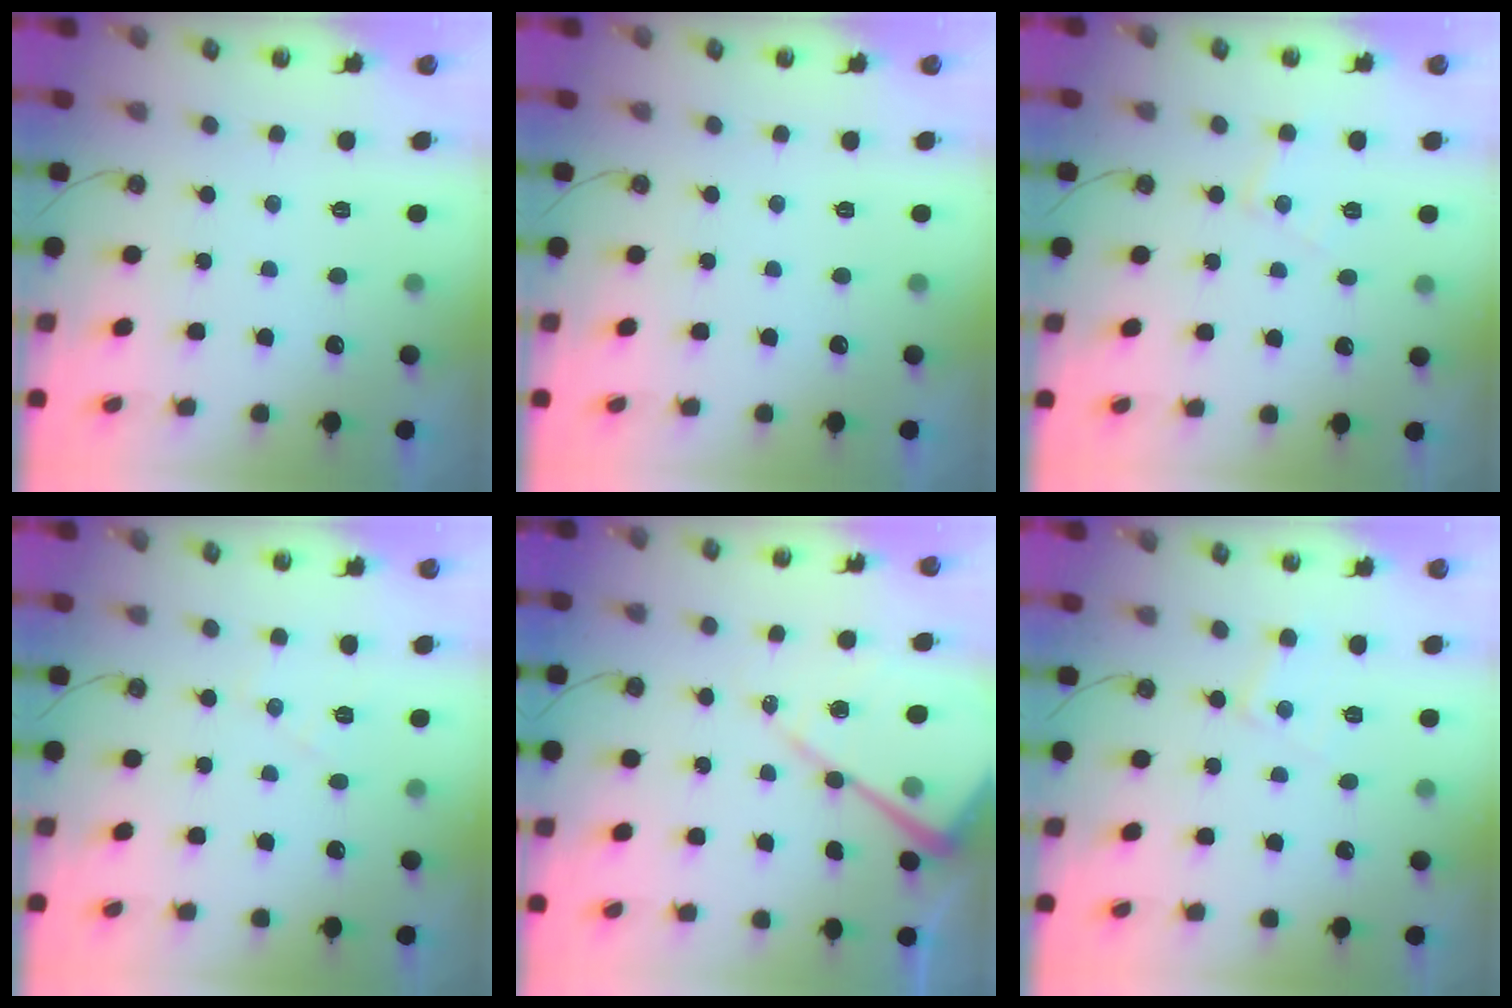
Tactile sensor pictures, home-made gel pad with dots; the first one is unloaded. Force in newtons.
{"total": 0.0}
{"total": 6.3, "press": 6.2, "slide": 0.4}
{"total": 6.8, "press": 6.7, "slide": 0.8}
{"total": 14.1, "press": 14.0, "slide": 1.4}
{"total": 6.8, "press": 6.7, "slide": 0.7}